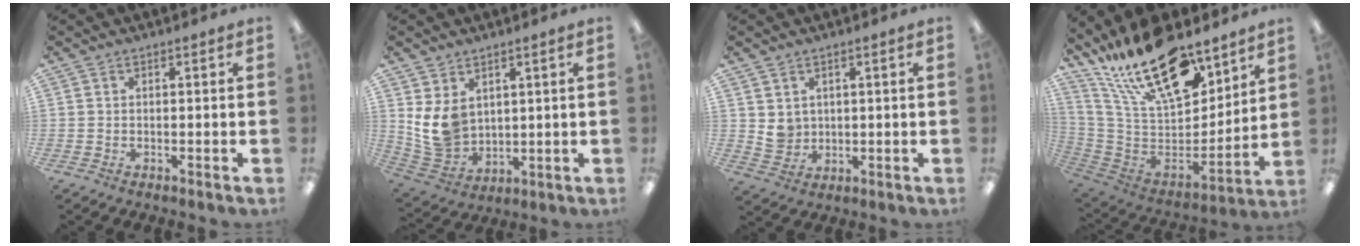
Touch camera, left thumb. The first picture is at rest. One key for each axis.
{"total": 9.0, "fx": 3.5, "fy": 6.8, "fz": 4.7, "tx": -0.112, "ty": -0.020, "tz": 0.070}
{"total": 4.1, "fx": 2.1, "fy": 3.4, "fz": 0.8, "tx": -0.008, "ty": -0.008, "tz": 0.038}
{"total": 25.3, "fx": 17.1, "fy": 10.9, "fz": 15.2, "tx": -0.275, "ty": -0.107, "tz": 0.302}